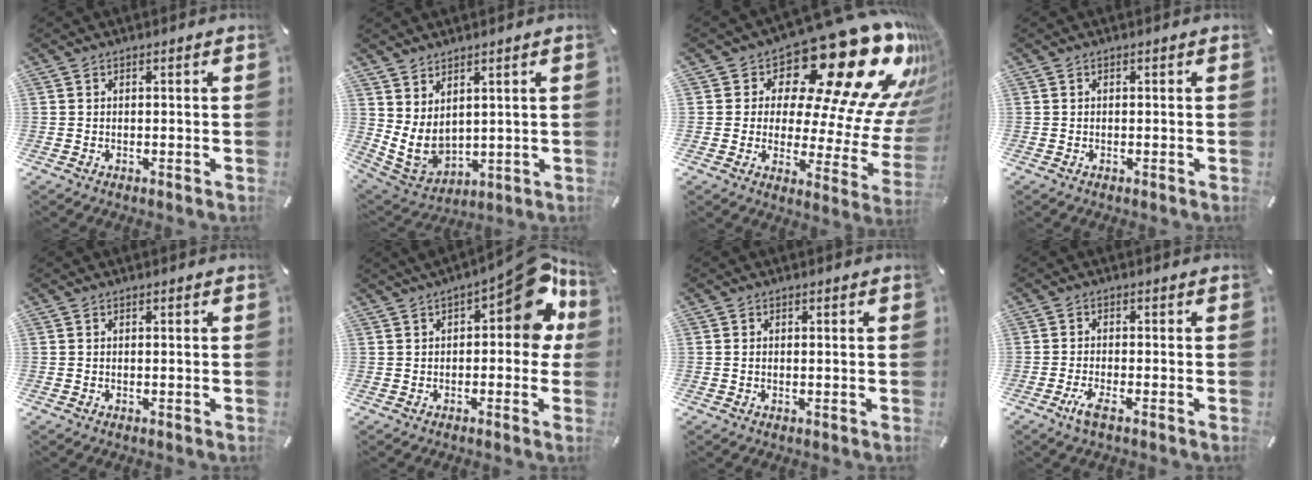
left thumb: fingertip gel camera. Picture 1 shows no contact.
{"total": 6.6, "force": [2.9, 5.2, 2.9], "torque": [-0.083, -0.030, 0.057]}
{"total": 26.2, "force": [15.9, 11.3, 17.5], "torque": [-0.228, -0.134, 0.271]}
{"total": 0.0}
{"total": 0.0}
{"total": 14.5, "force": [5.5, 6.3, 11.8], "torque": [-0.140, -0.039, 0.088]}
{"total": 0.9, "force": [0.0, 0.4, 0.8], "torque": [-0.016, 0.001, 0.000]}
{"total": 3.5, "force": [-1.9, 0.7, 2.9], "torque": [-0.066, -0.004, -0.038]}